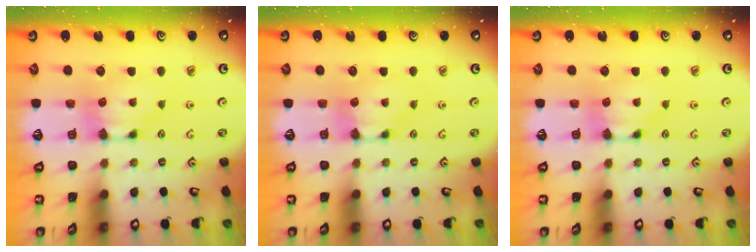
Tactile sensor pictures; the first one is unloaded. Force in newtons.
{"total": 0.0}
{"total": 0.0}